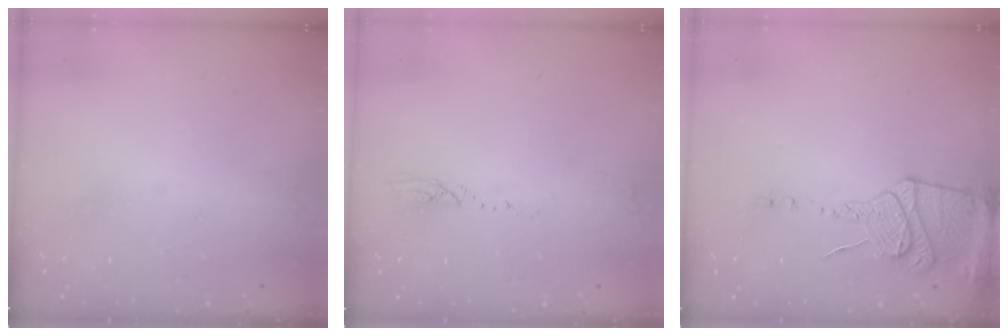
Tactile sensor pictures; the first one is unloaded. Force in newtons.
{"total": 2.6, "press": 2.6, "slide": 0.3}
{"total": 13.7, "press": 13.7, "slide": 1.2}